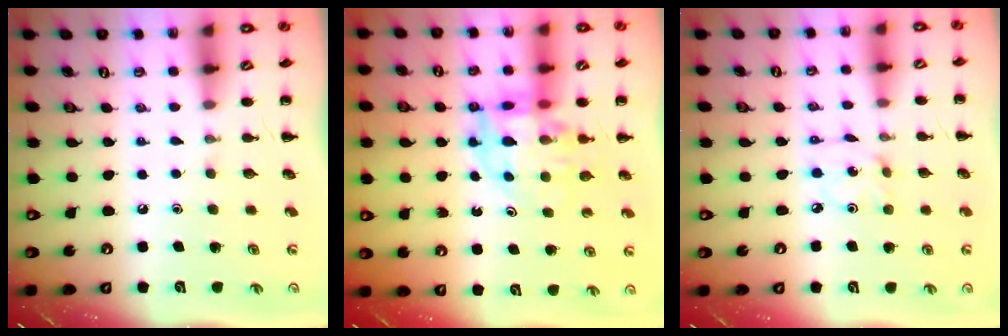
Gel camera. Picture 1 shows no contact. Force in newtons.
{"total": 11.2, "press": 10.7, "slide": 3.3}
{"total": 2.5, "press": 2.5, "slide": 0.5}